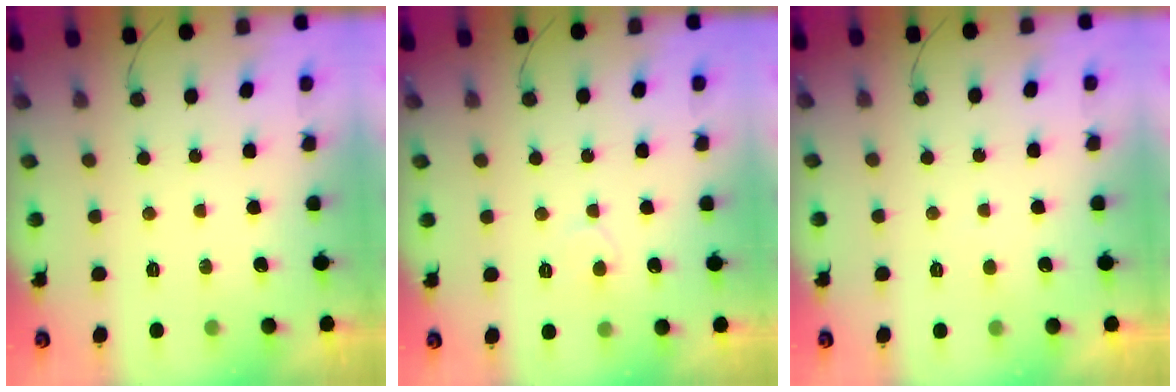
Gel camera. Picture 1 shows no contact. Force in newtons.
{"total": 5.6, "press": 5.6, "slide": 0.6}
{"total": 3.5, "press": 3.5, "slide": 0.3}